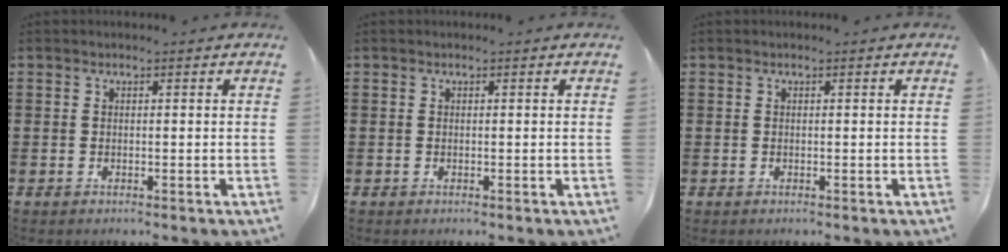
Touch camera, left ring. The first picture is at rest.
{"total": 0.0}
{"total": 0.0}